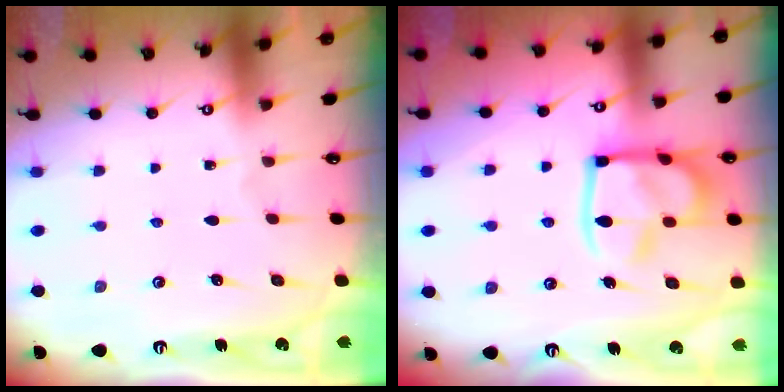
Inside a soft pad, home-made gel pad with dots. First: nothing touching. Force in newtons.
{"total": 16.5, "press": 16.4, "slide": 1.8}